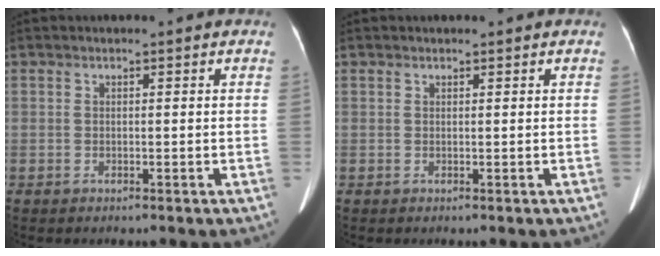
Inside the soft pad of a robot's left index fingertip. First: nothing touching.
{"total": 0.7, "force": [0.7, 0.1, 0.2], "torque": [-0.007, 0.004, 0.012]}